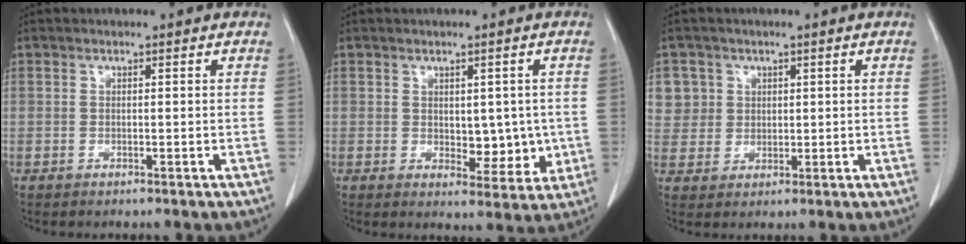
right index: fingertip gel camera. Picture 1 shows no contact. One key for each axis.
{"total": 5.8, "fx": 0.0, "fy": 3.3, "fz": 4.7, "tx": -0.048, "ty": -0.003, "tz": 0.015}
{"total": 1.7, "fx": 1.4, "fy": 0.8, "fz": 0.4, "tx": -0.009, "ty": 0.013, "tz": 0.036}